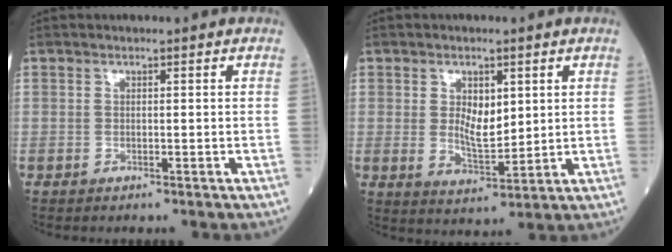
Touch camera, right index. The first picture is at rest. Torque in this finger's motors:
{"motor_torque": [0.25, 0.08, 0.13, 0.03]}